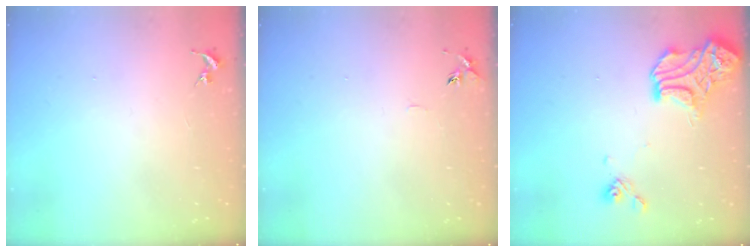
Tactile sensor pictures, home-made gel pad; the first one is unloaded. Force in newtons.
{"total": 4.6, "press": 4.5, "slide": 0.4}
{"total": 15.6, "press": 15.5, "slide": 0.7}